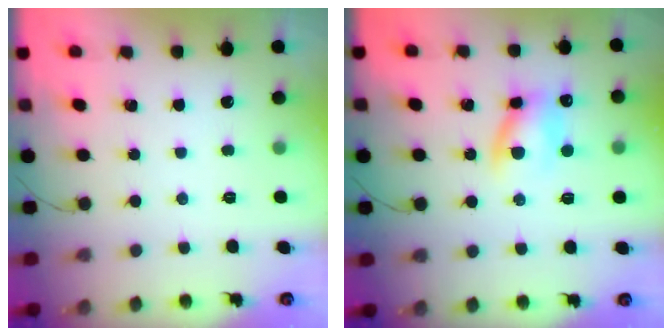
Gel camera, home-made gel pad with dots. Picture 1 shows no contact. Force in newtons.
{"total": 9.1, "press": 8.9, "slide": 1.7}